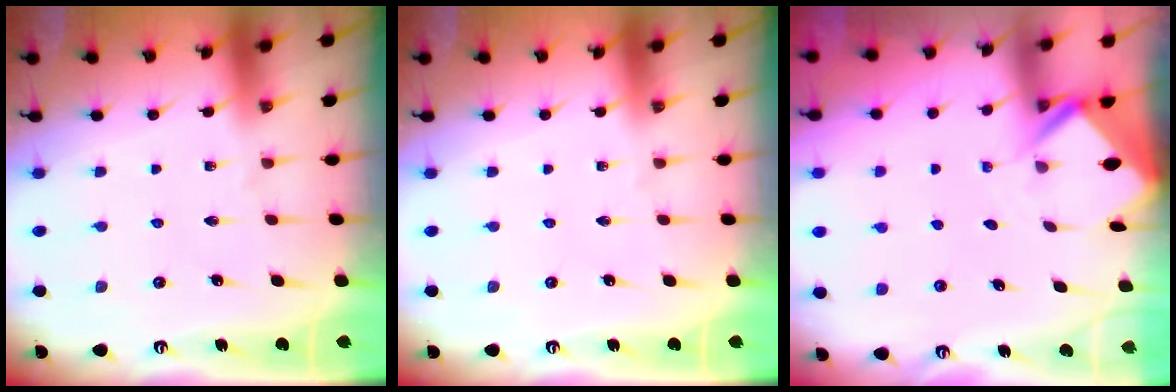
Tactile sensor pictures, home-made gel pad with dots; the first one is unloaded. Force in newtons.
{"total": 0.0}
{"total": 2.4, "press": 2.4, "slide": 0.1}